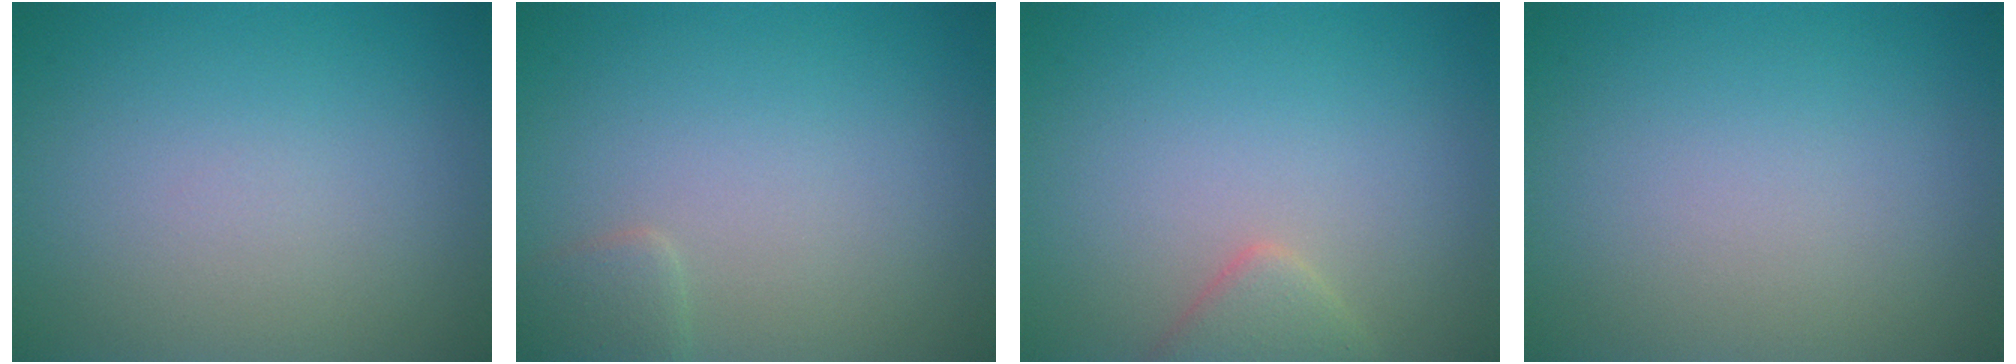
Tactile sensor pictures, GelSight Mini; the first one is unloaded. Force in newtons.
{"total": 1.4, "press": 1.4, "slide": 0.1}
{"total": 2.1, "press": 2.1, "slide": 0.2}
{"total": 0.0}